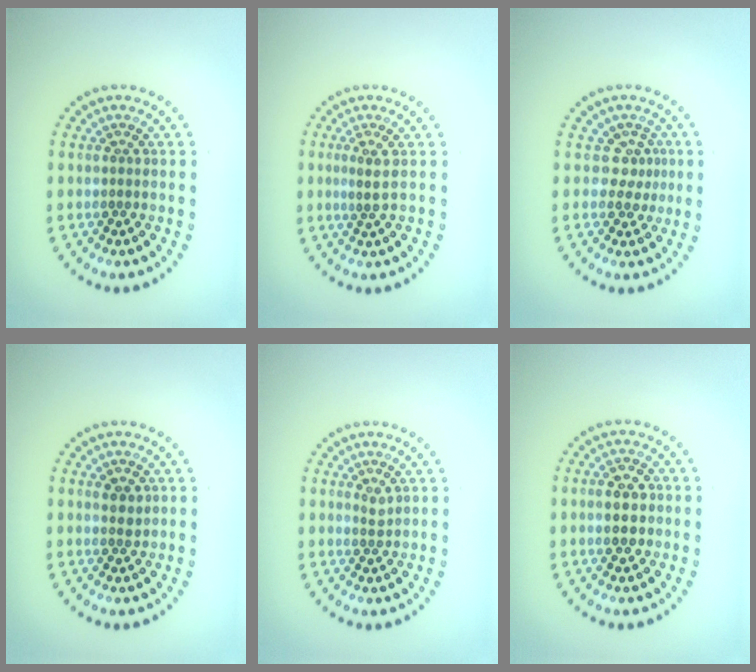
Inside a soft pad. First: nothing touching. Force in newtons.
{"total": 1.5, "press": 1.2, "slide": 0.9}
{"total": 2.2, "press": 1.5, "slide": 1.6}
{"total": 1.4, "press": 1.3, "slide": 0.5}
{"total": 1.0, "press": 0.7, "slide": 0.6}
{"total": 2.6, "press": 2.6, "slide": 0.1}